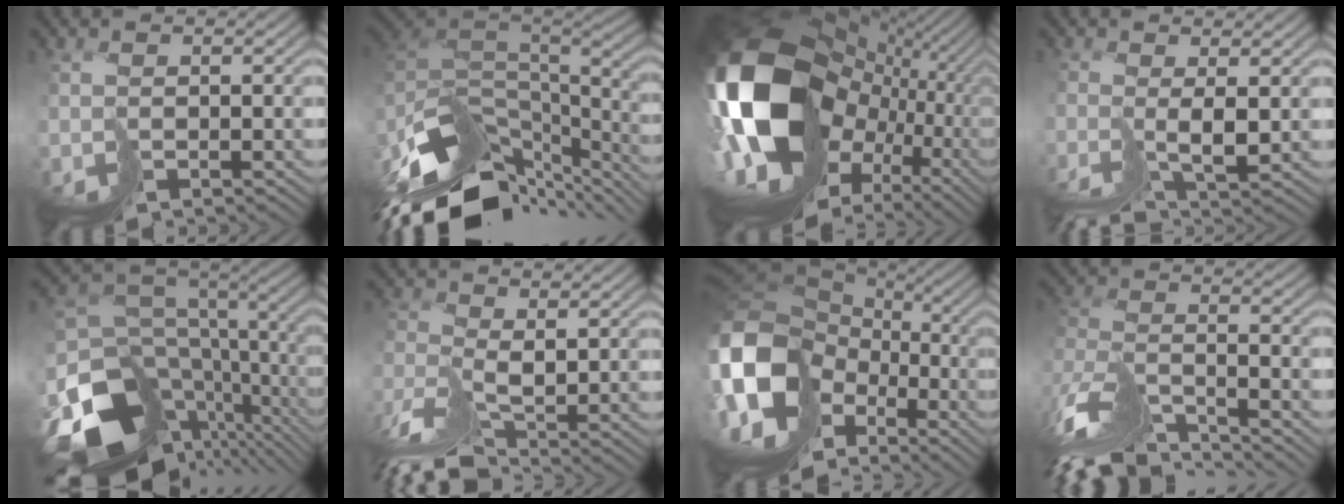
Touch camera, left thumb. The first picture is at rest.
{"total": 13.3, "force": [-7.0, 6.7, 9.1], "torque": [-0.218, -0.019, -0.106]}
{"total": 21.8, "force": [1.7, 16.5, 14.2], "torque": [-0.309, -0.046, 0.040]}
{"total": 2.7, "force": [-1.5, -0.5, 2.2], "torque": [-0.032, -0.005, -0.031]}
{"total": 14.4, "force": [-4.5, 9.1, 10.2], "torque": [-0.245, -0.023, -0.056]}
{"total": 6.3, "force": [-4.6, 1.6, 4.0], "torque": [-0.083, -0.013, -0.098]}
{"total": 18.0, "force": [-4.0, 13.7, 10.9], "torque": [-0.277, -0.035, -0.050]}
{"total": 11.3, "force": [-9.7, 2.6, 5.2], "torque": [-0.135, -0.006, -0.167]}